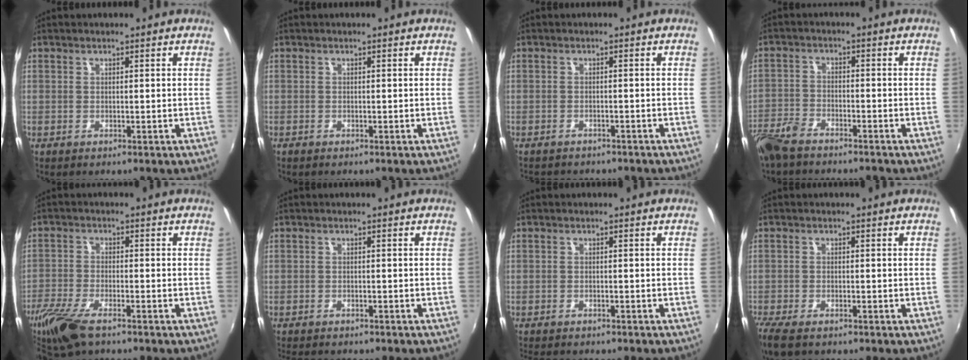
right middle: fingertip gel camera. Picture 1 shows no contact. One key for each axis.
{"total": 0.5, "fx": -0.5, "fy": 0.2, "fz": 0.1, "tx": -0.003, "ty": -0.003, "tz": -0.011}
{"total": 5.6, "fx": -5.0, "fy": 2.0, "fz": 1.8, "tx": -0.045, "ty": -0.016, "tz": -0.071}
{"total": 7.4, "fx": -6.0, "fy": 2.6, "fz": 3.3, "tx": -0.087, "ty": -0.013, "tz": -0.122}
{"total": 10.0, "fx": -7.0, "fy": 3.2, "fz": 6.3, "tx": -0.159, "ty": -0.030, "tz": -0.142}
{"total": 5.0, "fx": -4.5, "fy": 1.3, "fz": 1.8, "tx": -0.047, "ty": -0.018, "tz": -0.070}
{"total": 4.7, "fx": -4.1, "fy": 1.3, "fz": 1.7, "tx": -0.045, "ty": -0.017, "tz": -0.065}
{"total": 6.4, "fx": -4.9, "fy": 2.1, "fz": 3.6, "tx": -0.092, "ty": -0.029, "tz": -0.095}